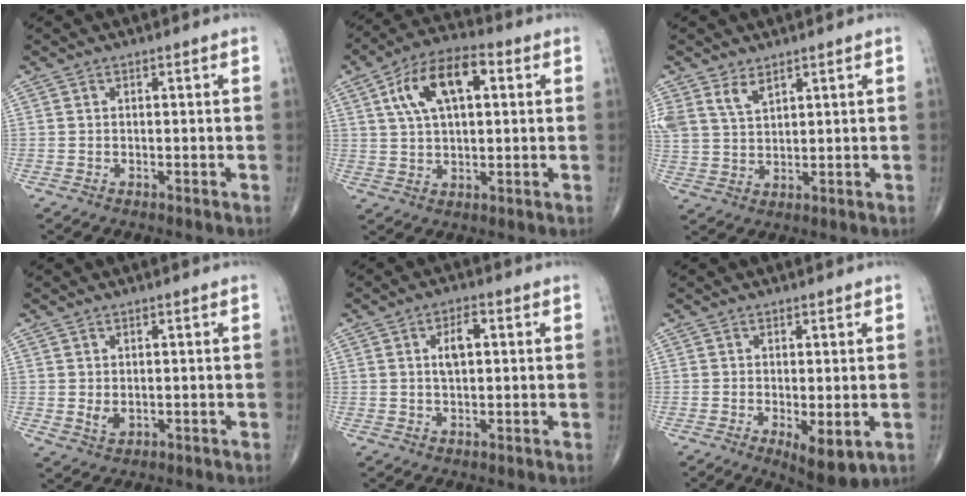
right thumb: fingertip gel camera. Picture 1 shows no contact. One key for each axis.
{"total": 12.9, "fx": 3.9, "fy": 6.4, "fz": 10.5, "tx": -0.182, "ty": 0.016, "tz": 0.063}
{"total": 6.0, "fx": 3.9, "fy": 3.2, "fz": 3.3, "tx": -0.062, "ty": -0.014, "tz": 0.088}
{"total": 2.3, "fx": 0.1, "fy": 1.6, "fz": 1.7, "tx": -0.025, "ty": -0.007, "tz": 0.009}
{"total": 4.4, "fx": 1.0, "fy": 2.1, "fz": 3.7, "tx": -0.062, "ty": 0.004, "tz": 0.016}
{"total": 6.1, "fx": -1.5, "fy": 2.3, "fz": 5.4, "tx": -0.079, "ty": -0.020, "tz": -0.014}